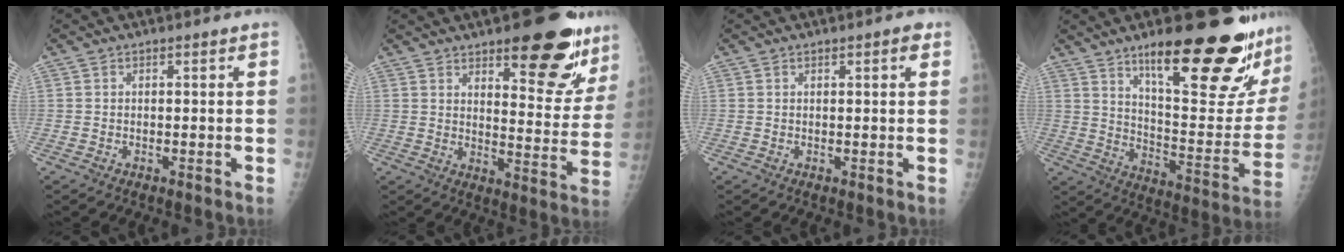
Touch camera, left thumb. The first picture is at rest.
{"total": 18.5, "force": [11.7, 6.5, 12.8], "torque": [-0.112, -0.074, 0.158]}
{"total": 1.6, "force": [0.8, 0.5, 1.3], "torque": [-0.015, 0.000, 0.009]}
{"total": 27.5, "force": [17.8, 6.8, 19.8], "torque": [-0.242, -0.093, 0.266]}